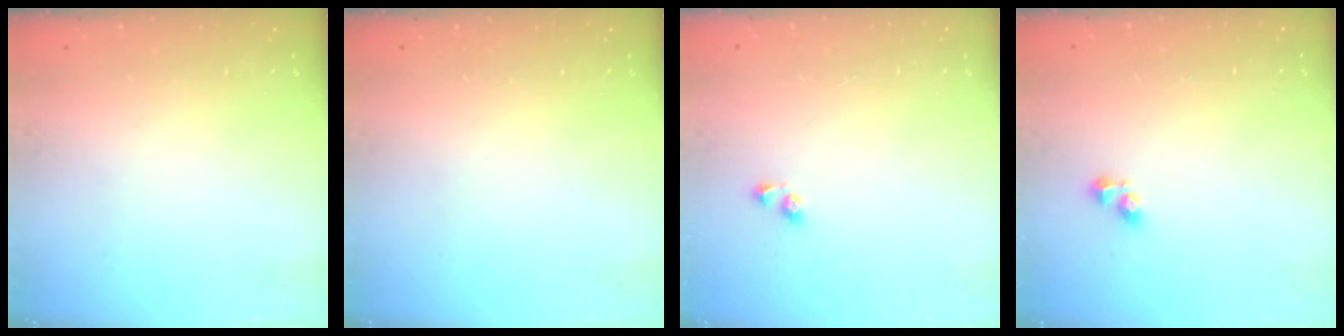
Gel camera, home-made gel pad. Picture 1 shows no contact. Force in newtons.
{"total": 0.0}
{"total": 2.4, "press": 2.0, "slide": 1.3}
{"total": 2.8, "press": 2.8, "slide": 0.3}